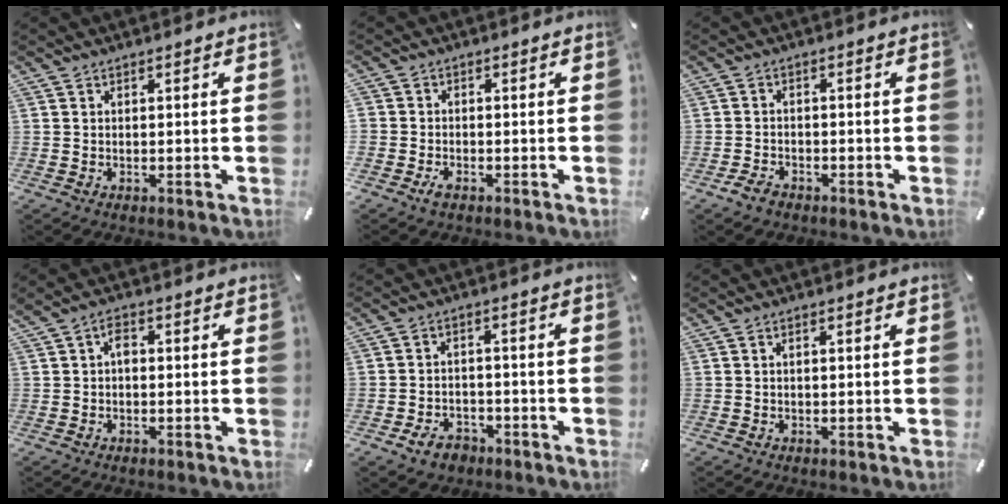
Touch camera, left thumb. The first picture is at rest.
{"total": 3.5, "force": [-1.4, 3.2, 0.4], "torque": [0.004, 0.010, -0.027]}
{"total": 2.9, "force": [-2.1, 1.7, 1.0], "torque": [-0.032, 0.008, -0.045]}
{"total": 2.5, "force": [-0.1, 1.6, 1.9], "torque": [-0.039, 0.009, -0.004]}
{"total": 5.5, "force": [-3.2, 3.9, 2.1], "torque": [-0.041, 0.018, -0.059]}
{"total": 0.7, "force": [0.0, 0.3, 0.6], "torque": [-0.012, 0.002, -0.001]}